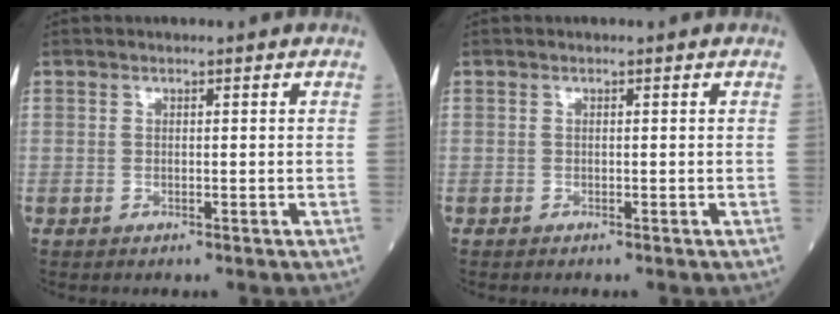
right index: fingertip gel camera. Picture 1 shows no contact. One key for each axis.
{"total": 0.0}